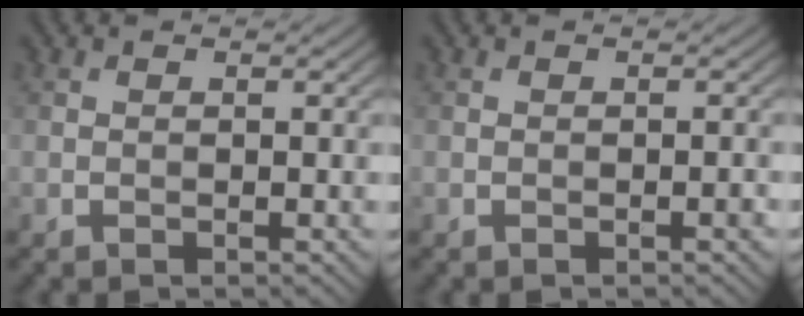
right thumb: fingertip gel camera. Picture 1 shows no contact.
{"total": 0.6, "force": [-0.3, 0.0, 0.5], "torque": [-0.006, 0.002, -0.004]}